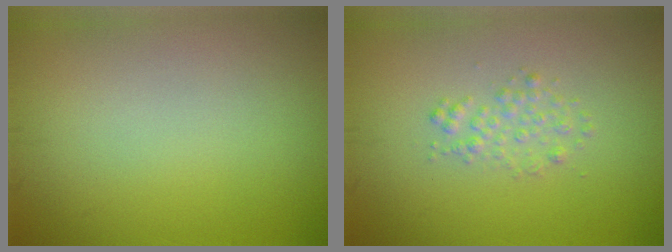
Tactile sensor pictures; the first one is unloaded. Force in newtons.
{"total": 1.5, "press": 1.5, "slide": 0.0}